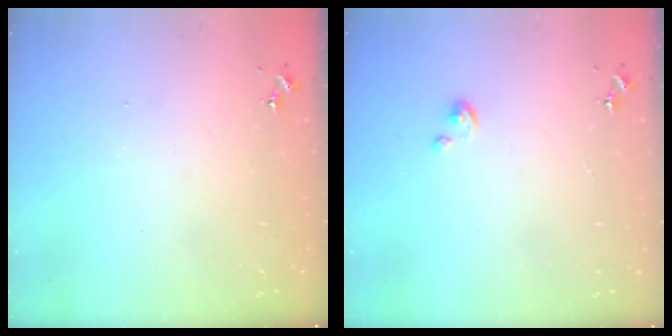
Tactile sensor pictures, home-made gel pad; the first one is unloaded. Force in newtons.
{"total": 2.8, "press": 2.8, "slide": 0.2}